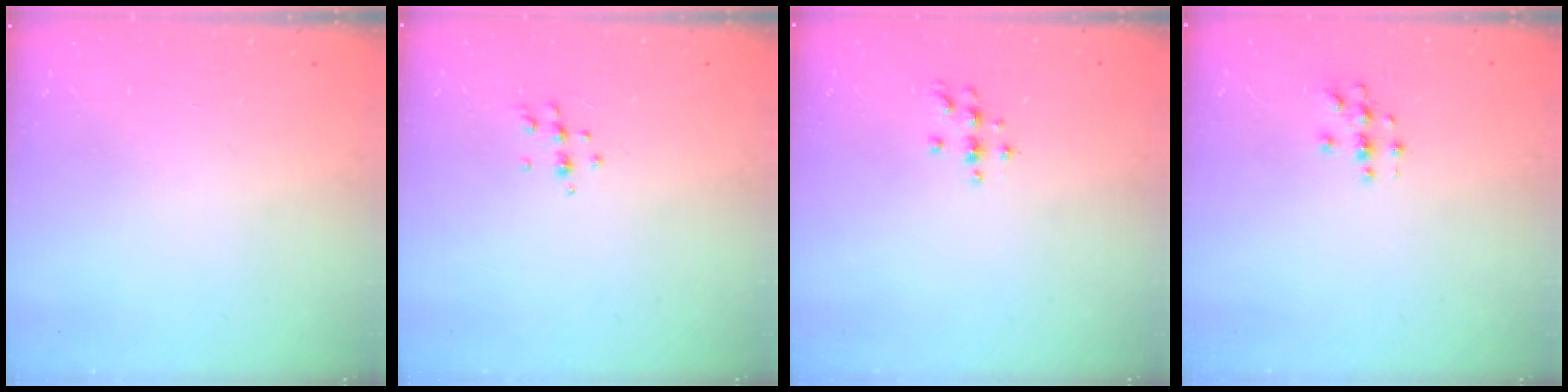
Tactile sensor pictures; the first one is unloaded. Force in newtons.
{"total": 4.9, "press": 4.8, "slide": 1.1}
{"total": 4.0, "press": 3.9, "slide": 0.5}
{"total": 2.9, "press": 2.9, "slide": 0.3}